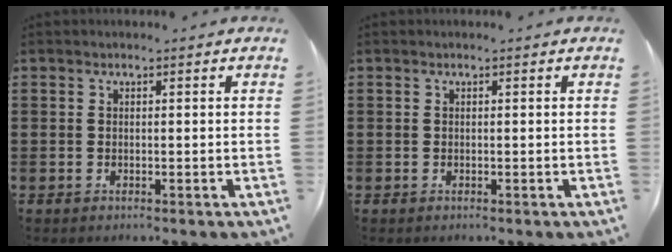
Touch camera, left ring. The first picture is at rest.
{"total": 0.0}